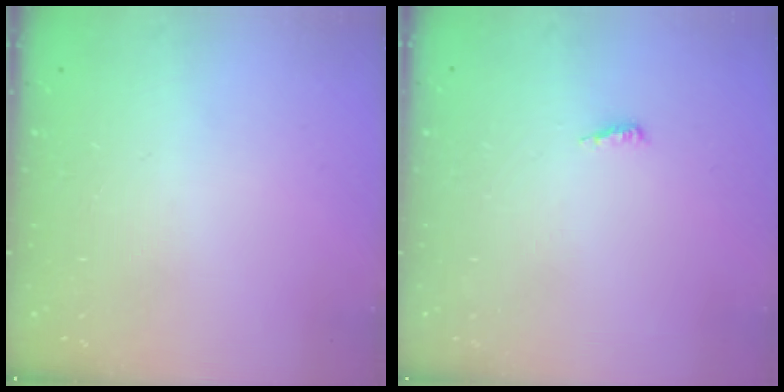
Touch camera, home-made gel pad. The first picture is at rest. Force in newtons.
{"total": 3.9, "press": 3.9, "slide": 0.4}